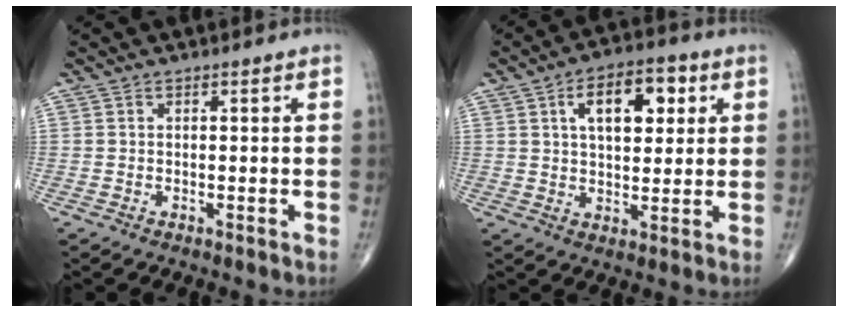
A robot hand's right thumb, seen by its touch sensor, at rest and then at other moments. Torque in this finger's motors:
{"motor_torque": [0.06, 0.22, 0.62, 0.47, 0.17]}